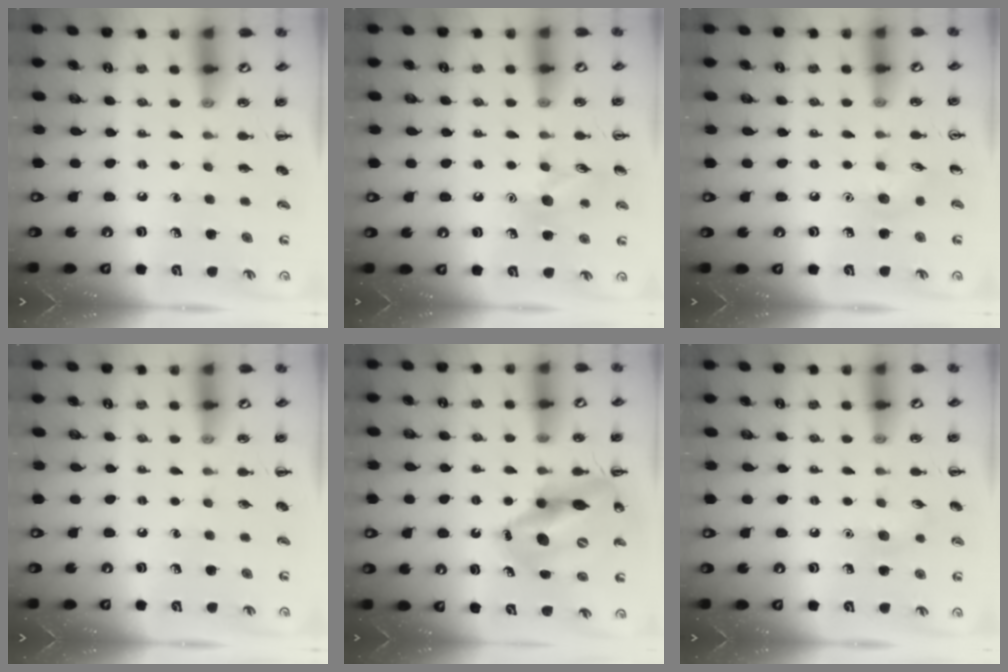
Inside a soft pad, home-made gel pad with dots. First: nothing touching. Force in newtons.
{"total": 9.6, "press": 9.5, "slide": 1.4}
{"total": 5.1, "press": 4.9, "slide": 1.3}
{"total": 0.0}
{"total": 15.8, "press": 15.0, "slide": 4.7}
{"total": 5.7, "press": 5.5, "slide": 1.3}